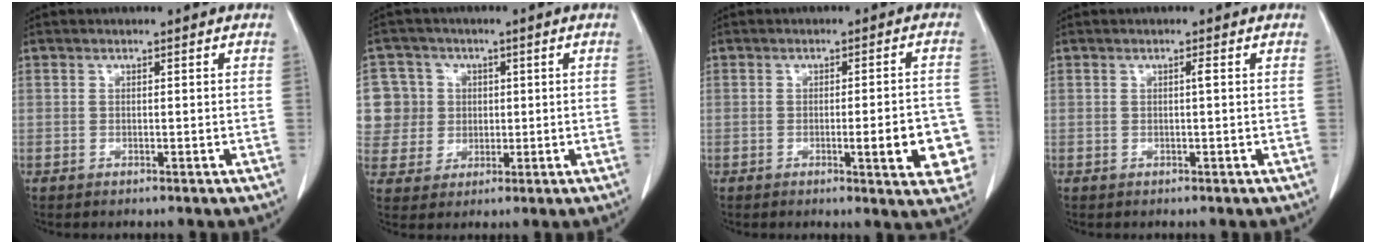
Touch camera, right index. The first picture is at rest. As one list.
[{"total": 8.9, "force": [1.6, 8.8, 0.8], "torque": [-0.025, 0.031, 0.042]}, {"total": 8.8, "force": [-2.6, 1.6, 8.3], "torque": [-0.086, 0.002, -0.029]}, {"total": 0.7, "force": [0.1, -0.1, 0.7], "torque": [-0.007, 0.001, 0.002]}]